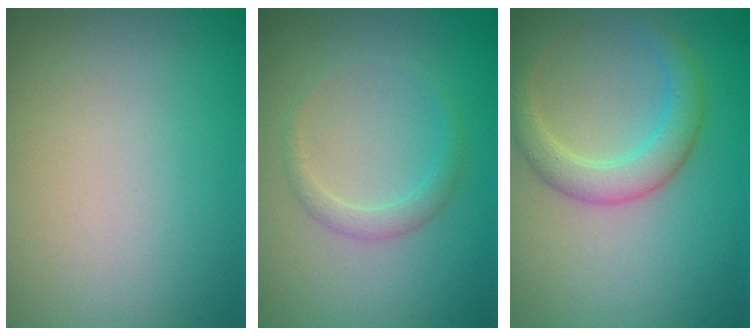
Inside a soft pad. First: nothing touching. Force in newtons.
{"total": 1.5, "press": 1.5, "slide": 0.2}
{"total": 3.3, "press": 3.3, "slide": 0.2}